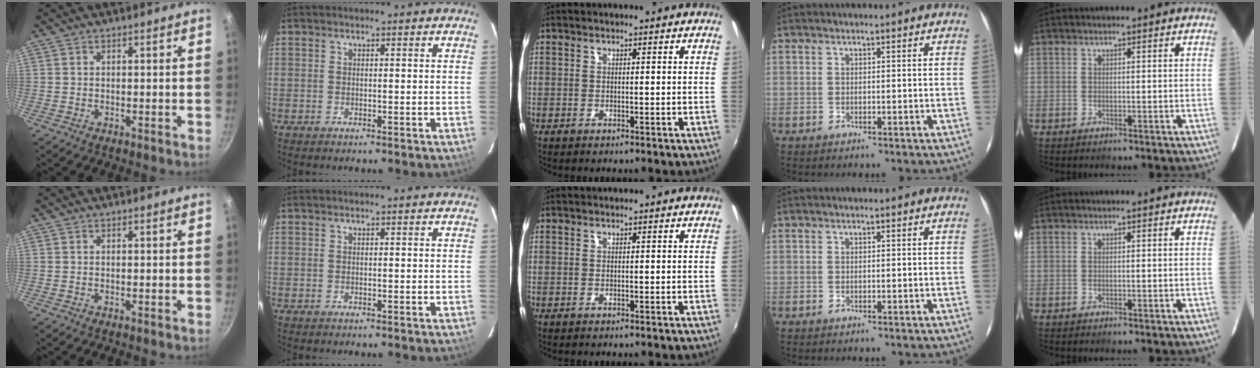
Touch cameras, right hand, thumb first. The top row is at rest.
{}